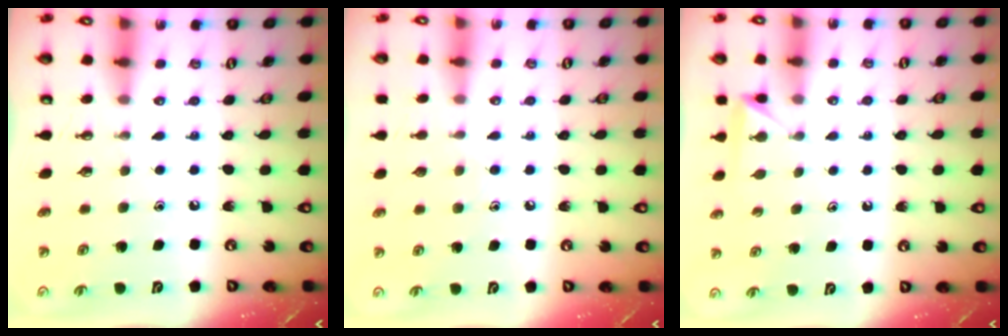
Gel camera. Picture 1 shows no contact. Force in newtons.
{"total": 7.9, "press": 7.9, "slide": 0.8}
{"total": 2.3, "press": 2.3, "slide": 0.3}